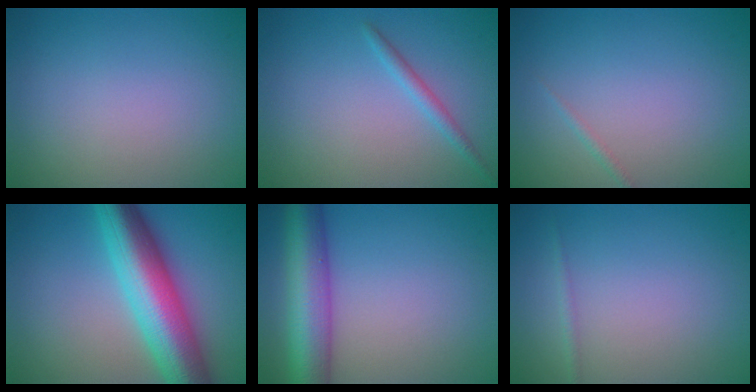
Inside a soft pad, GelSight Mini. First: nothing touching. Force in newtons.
{"total": 1.3, "press": 1.3, "slide": 0.0}
{"total": 0.6, "press": 0.6, "slide": 0.0}
{"total": 10.3, "press": 10.3, "slide": 0.2}
{"total": 8.0, "press": 8.0, "slide": 0.2}
{"total": 0.8, "press": 0.8, "slide": 0.0}